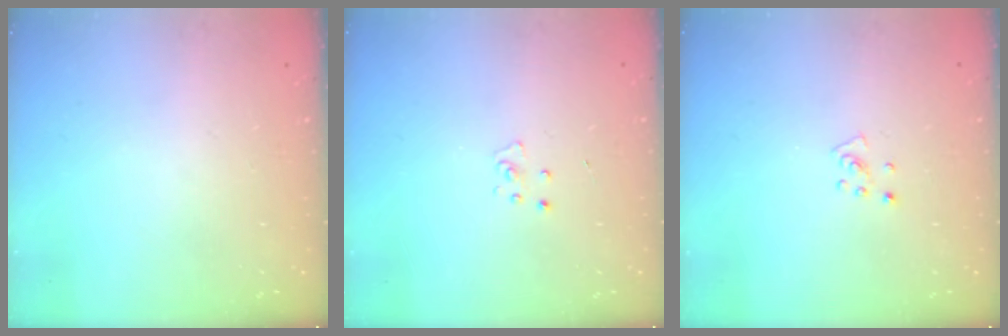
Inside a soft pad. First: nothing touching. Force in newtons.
{"total": 2.7, "press": 2.7, "slide": 0.3}
{"total": 3.8, "press": 3.8, "slide": 0.4}